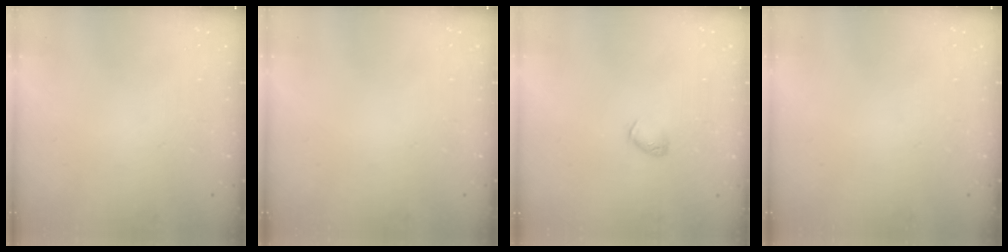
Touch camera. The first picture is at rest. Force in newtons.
{"total": 0.0}
{"total": 3.0, "press": 2.9, "slide": 0.7}
{"total": 0.0}